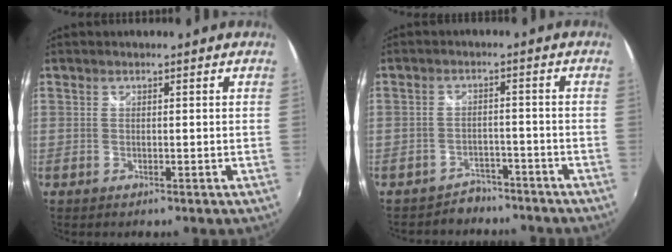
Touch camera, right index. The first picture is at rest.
{"total": 5.9, "force": [-5.1, 3.0, 0.3], "torque": [-0.017, 0.014, -0.073]}